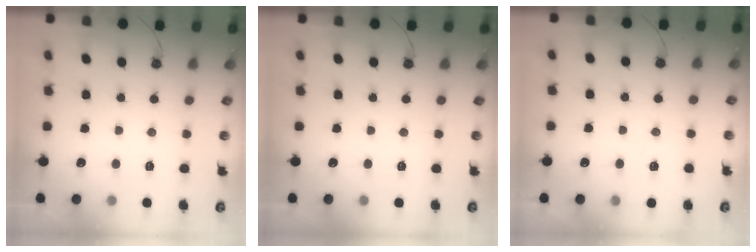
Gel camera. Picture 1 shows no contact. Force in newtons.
{"total": 0.0}
{"total": 5.2, "press": 3.2, "slide": 4.1}